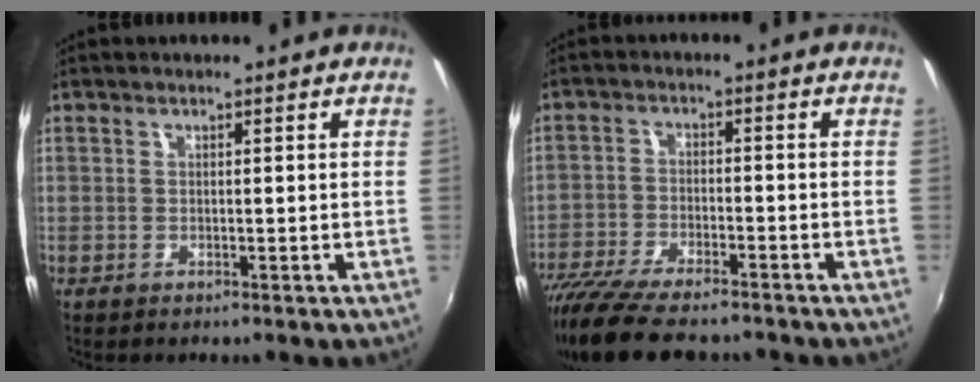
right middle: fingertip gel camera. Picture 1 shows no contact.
{"total": 15.5, "force": [-12.9, 3.7, 7.8], "torque": [-0.172, -0.042, -0.222]}